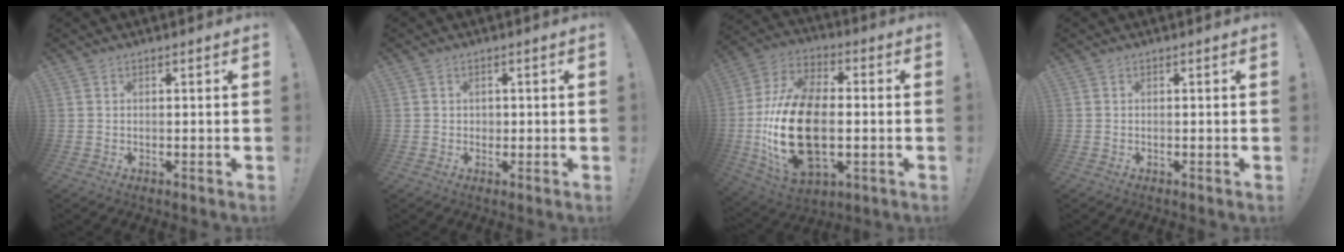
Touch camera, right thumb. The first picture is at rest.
{"total": 1.3, "force": [0.2, 1.3, 0.3], "torque": [-0.003, 0.000, 0.002]}
{"total": 24.7, "force": [-3.4, 14.9, 19.4], "torque": [-0.375, 0.015, -0.044]}
{"total": 0.0}